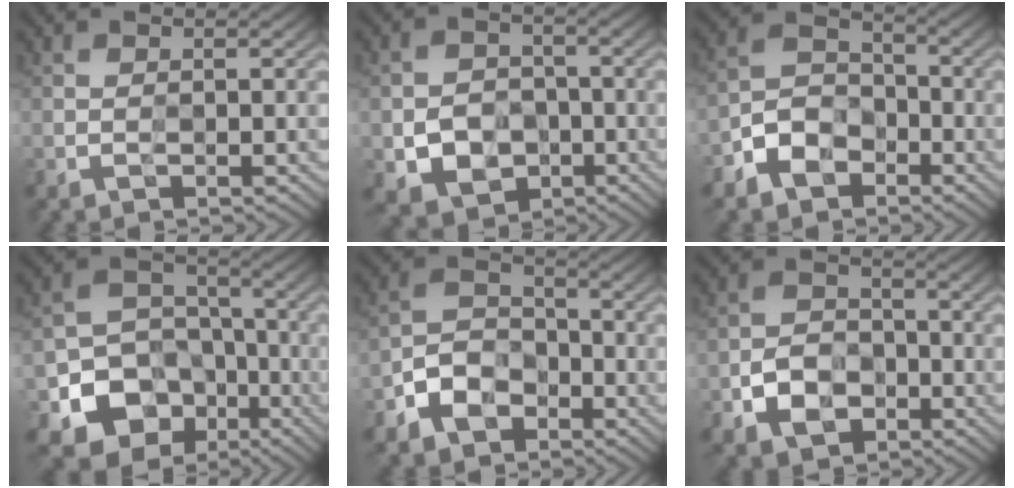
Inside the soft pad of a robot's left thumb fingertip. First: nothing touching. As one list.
[{"total": 6.6, "force": [-2.5, 5.0, 3.4], "torque": [-0.071, -0.015, -0.046]}, {"total": 6.9, "force": [-4.0, 4.4, 3.3], "torque": [-0.074, 0.004, -0.093]}, {"total": 12.9, "force": [-6.1, 10.1, 5.1], "torque": [-0.112, -0.025, -0.115]}, {"total": 7.0, "force": [-4.1, 4.5, 3.5], "torque": [-0.077, 0.002, -0.094]}, {"total": 6.3, "force": [-3.2, 4.1, 3.4], "torque": [-0.066, -0.001, -0.067]}]